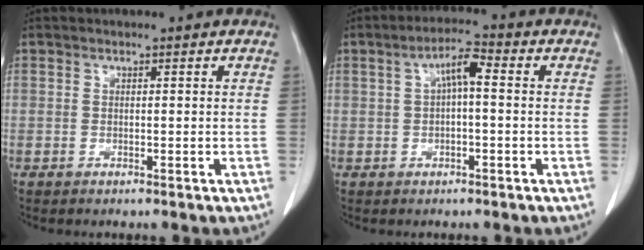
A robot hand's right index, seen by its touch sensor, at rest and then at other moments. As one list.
[{"total": 4.9, "force": [0.7, 1.2, 4.7], "torque": [-0.087, 0.018, 0.009]}]